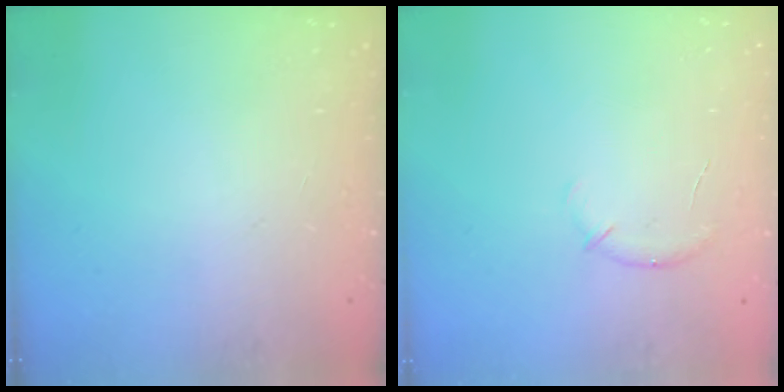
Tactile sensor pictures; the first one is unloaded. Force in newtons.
{"total": 6.9, "press": 6.7, "slide": 1.8}